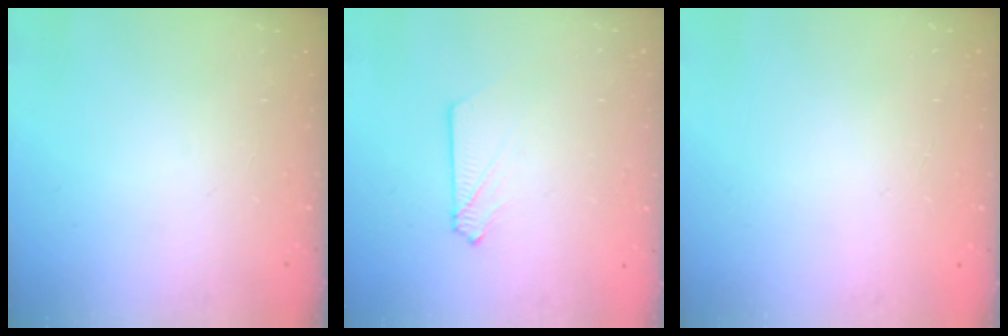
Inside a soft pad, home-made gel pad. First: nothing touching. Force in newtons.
{"total": 3.4, "press": 3.4, "slide": 0.3}
{"total": 0.0}